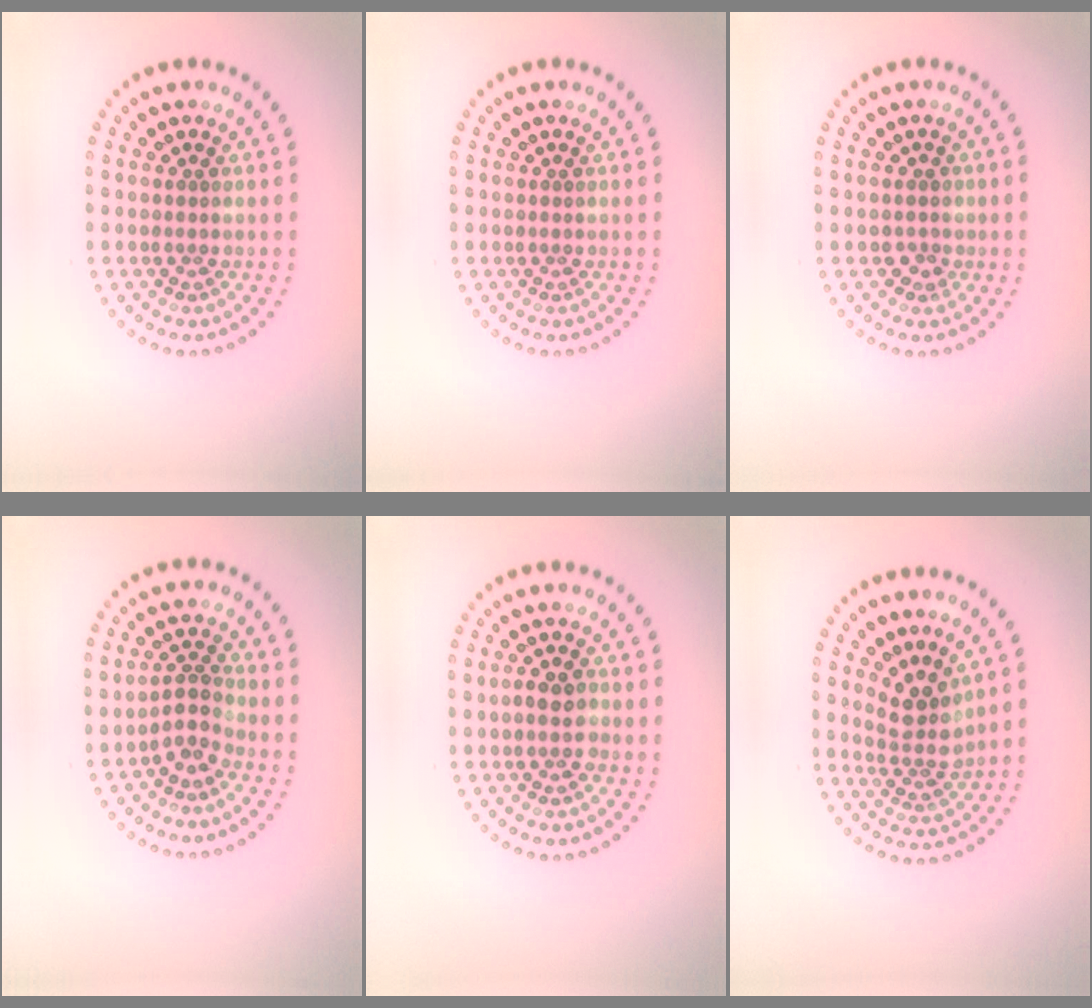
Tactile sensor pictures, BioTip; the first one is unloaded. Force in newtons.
{"total": 0.0}
{"total": 1.3, "press": 1.0, "slide": 0.7}
{"total": 2.4, "press": 1.8, "slide": 1.6}
{"total": 2.0, "press": 1.9, "slide": 0.4}
{"total": 3.0, "press": 2.3, "slide": 2.0}